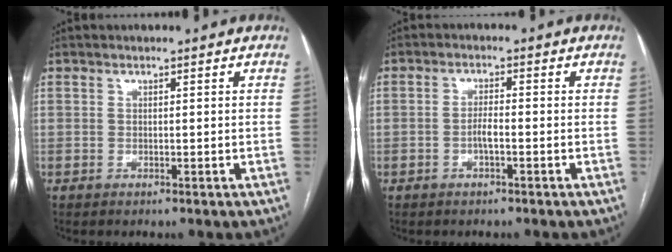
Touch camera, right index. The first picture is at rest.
{"total": 1.5, "force": [-0.6, 0.4, 1.3], "torque": [-0.022, 0.003, -0.012]}